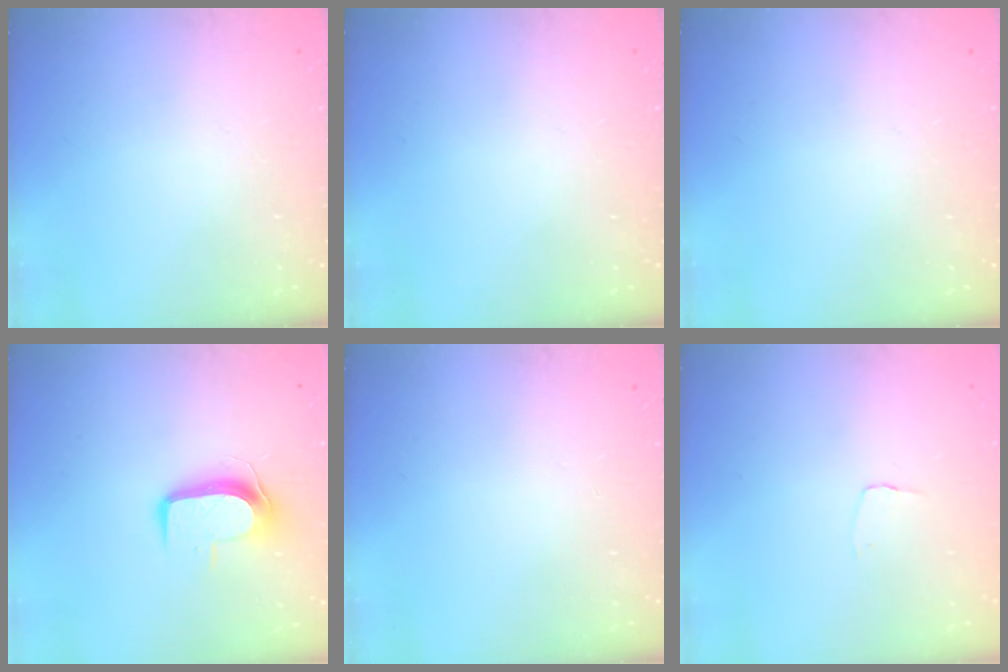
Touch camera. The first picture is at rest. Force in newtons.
{"total": 0.0}
{"total": 0.0}
{"total": 8.8, "press": 8.8, "slide": 0.5}
{"total": 0.0}
{"total": 2.6, "press": 2.6, "slide": 0.2}